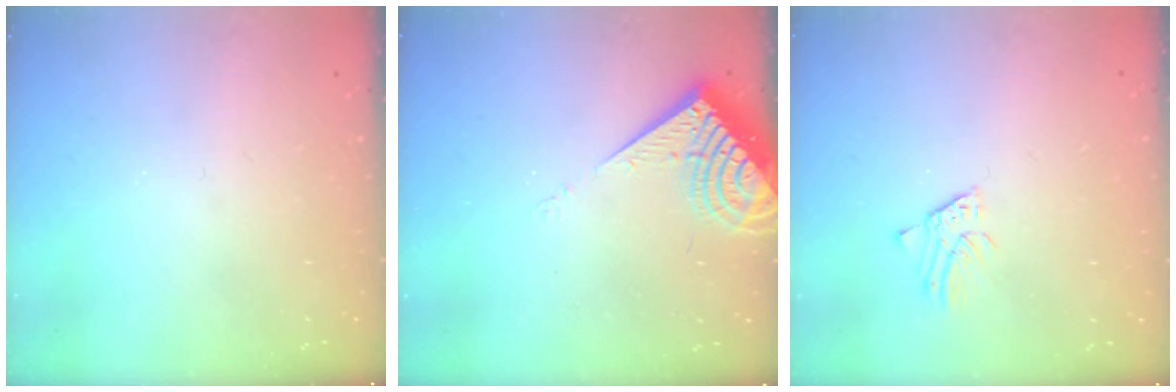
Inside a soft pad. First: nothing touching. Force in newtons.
{"total": 9.4, "press": 9.3, "slide": 1.3}
{"total": 1.3, "press": 1.3, "slide": 0.1}